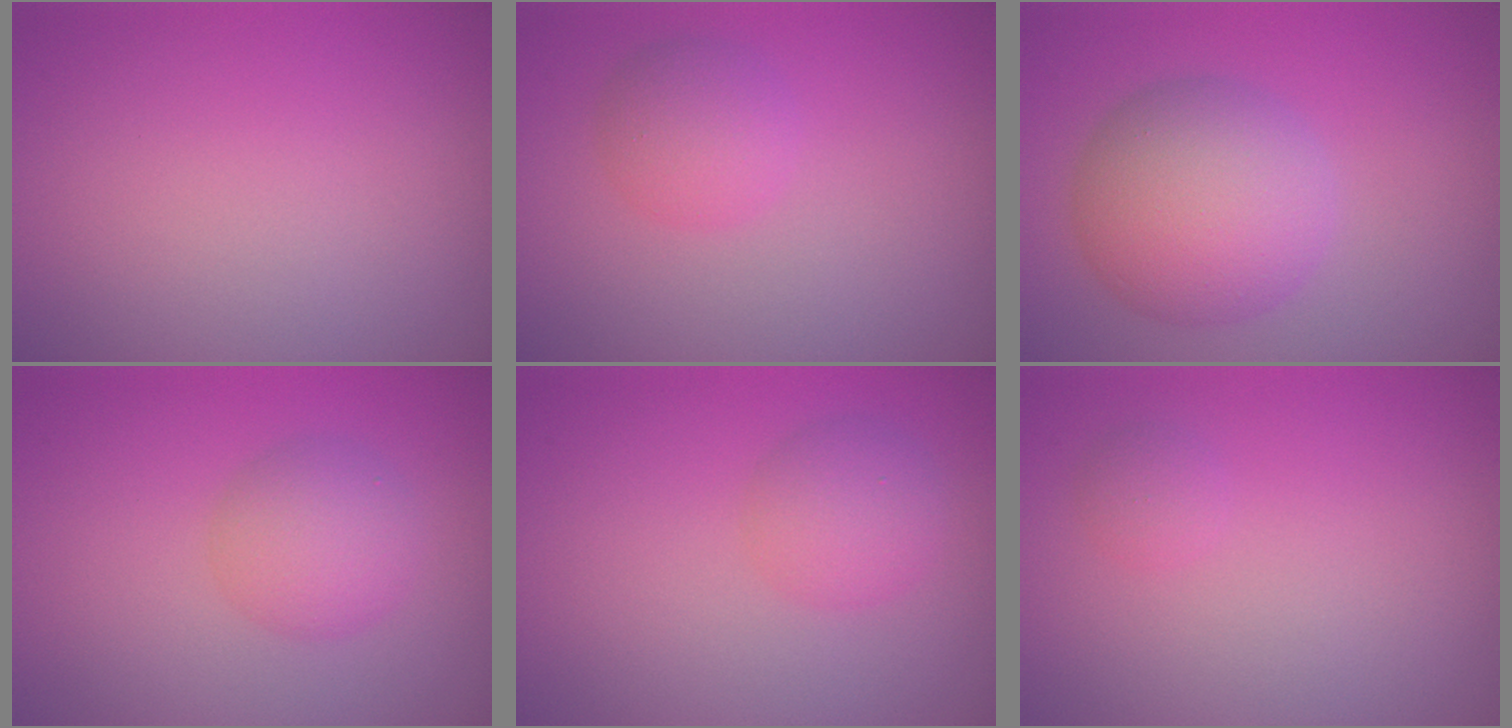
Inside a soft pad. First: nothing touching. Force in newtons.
{"total": 2.5, "press": 2.5, "slide": 0.2}
{"total": 6.9, "press": 6.9, "slide": 0.3}
{"total": 3.1, "press": 3.1, "slide": 0.1}
{"total": 2.6, "press": 2.6, "slide": 0.1}
{"total": 0.9, "press": 0.9, "slide": 0.0}